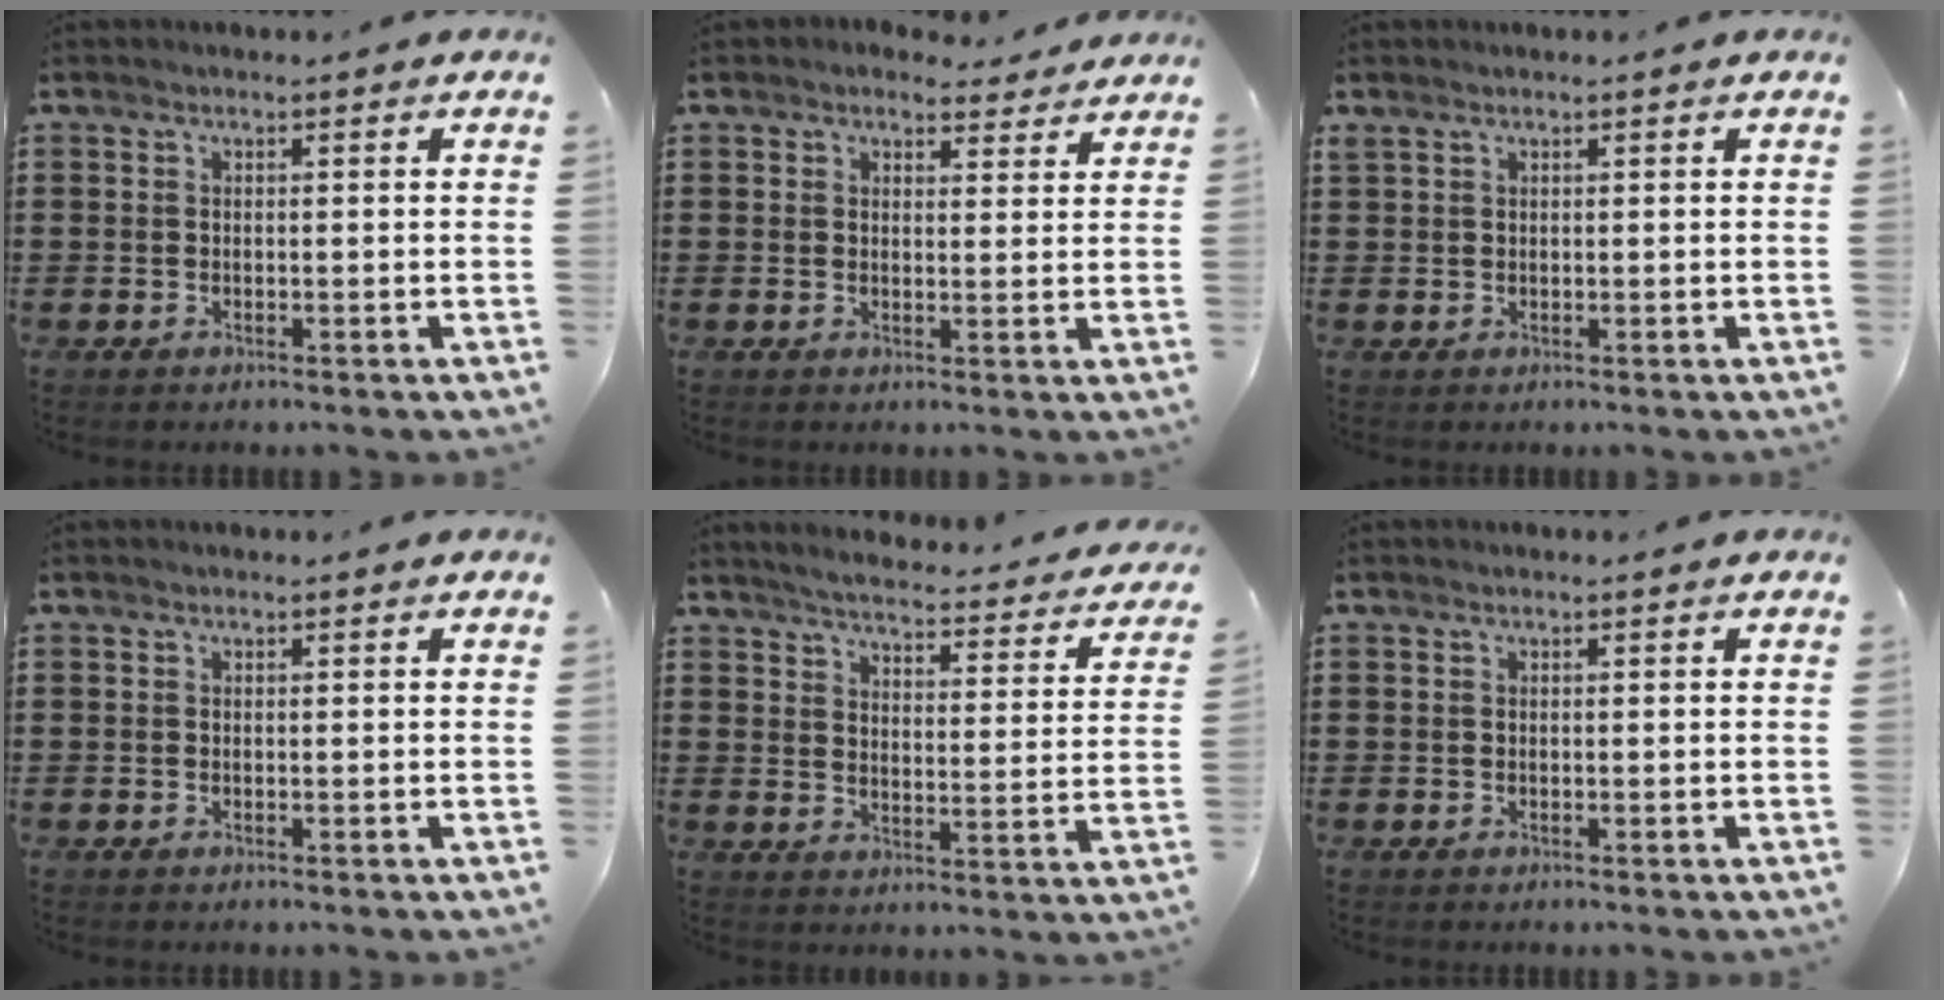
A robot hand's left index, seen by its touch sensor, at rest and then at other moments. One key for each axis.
{"total": 3.3, "fx": 3.0, "fy": 1.3, "fz": 0.7, "tx": -0.014, "ty": -0.007, "tz": 0.053}
{"total": 0.8, "fx": 0.6, "fy": 0.4, "fz": 0.4, "tx": -0.011, "ty": 0.002, "tz": 0.012}
{"total": 0.0}
{"total": 3.9, "fx": 3.8, "fy": -0.1, "fz": 1.0, "tx": -0.041, "ty": -0.033, "tz": 0.058}
{"total": 0.0}